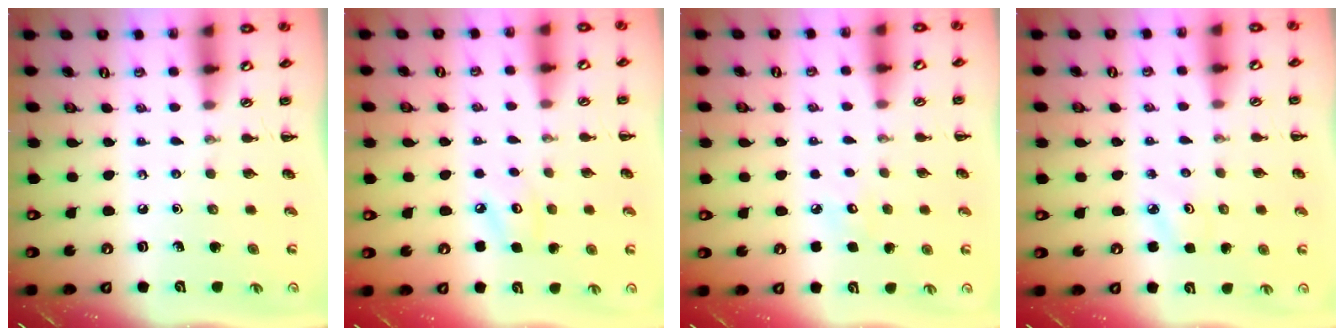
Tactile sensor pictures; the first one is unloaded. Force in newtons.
{"total": 4.1, "press": 4.1, "slide": 0.6}
{"total": 4.7, "press": 4.5, "slide": 1.2}
{"total": 2.1, "press": 2.0, "slide": 0.6}